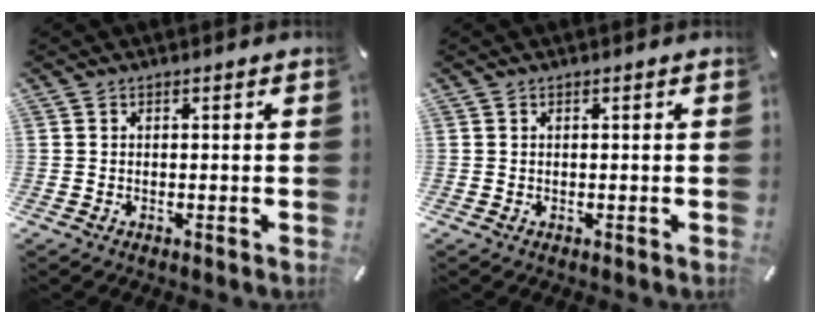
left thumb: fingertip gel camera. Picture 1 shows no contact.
{"total": 0.0}